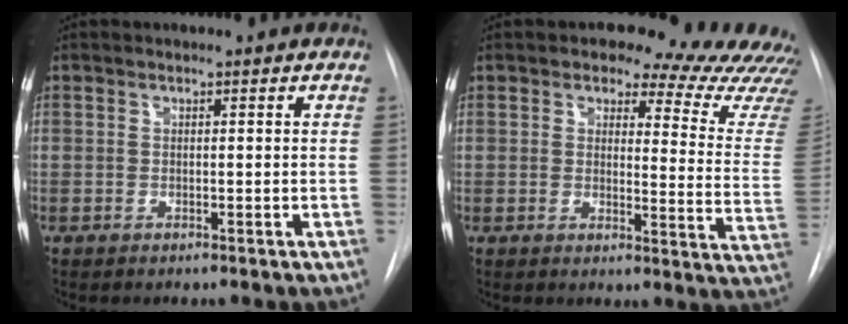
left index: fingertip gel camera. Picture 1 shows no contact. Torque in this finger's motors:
{"motor_torque": [1.02, -1.12, 0.37, 0.01]}